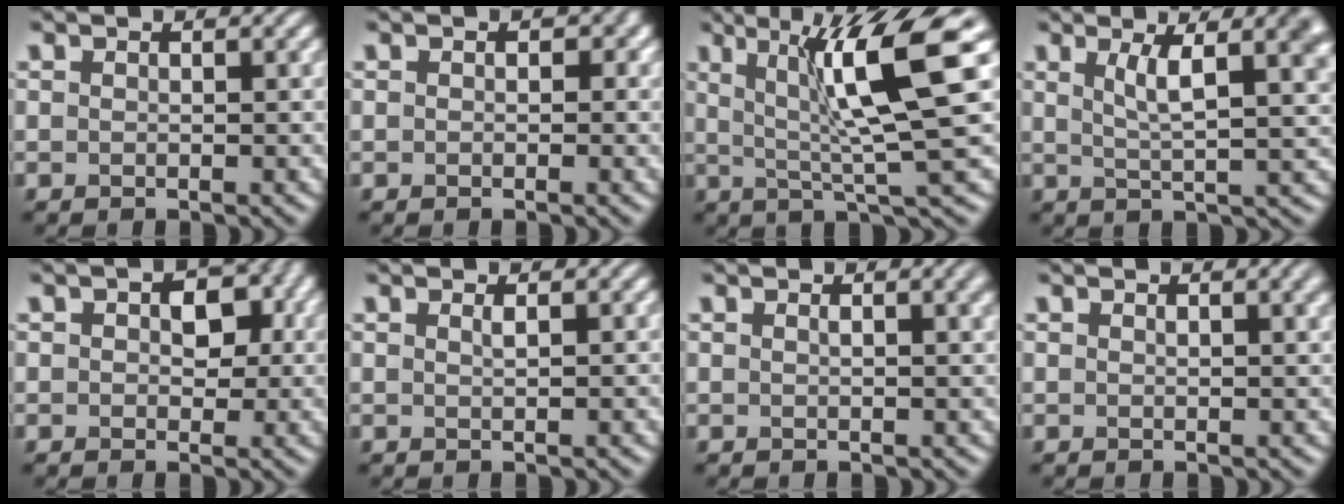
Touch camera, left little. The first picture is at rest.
{"total": 0.8, "force": [0.0, 0.7, 0.4], "torque": [-0.003, -0.004, -0.003]}
{"total": 9.6, "force": [2.5, 1.5, 9.2], "torque": [-0.134, 0.001, 0.043]}
{"total": 6.6, "force": [2.4, 2.0, 5.8], "torque": [-0.084, 0.003, 0.039]}
{"total": 3.8, "force": [0.8, 2.5, 2.8], "torque": [-0.029, 0.001, 0.008]}
{"total": 0.6, "force": [0.3, 0.1, 0.5], "torque": [-0.005, 0.001, 0.005]}
{"total": 3.2, "force": [1.4, 1.3, 2.6], "torque": [-0.015, 0.007, 0.012]}
{"total": 2.5, "force": [1.2, 0.9, 2.0], "torque": [-0.013, 0.005, 0.017]}